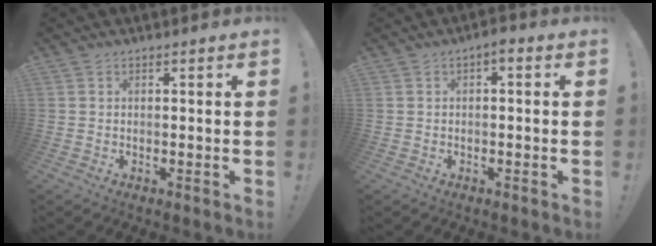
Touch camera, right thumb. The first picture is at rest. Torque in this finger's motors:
{"motor_torque": [-0.02, -0.02, 0.08, 0.08, 0.07]}